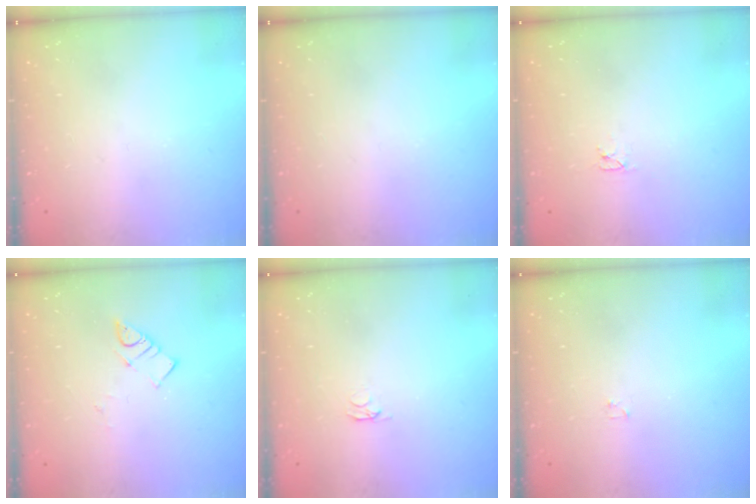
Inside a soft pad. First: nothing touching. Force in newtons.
{"total": 0.0}
{"total": 2.6, "press": 2.6, "slide": 0.3}
{"total": 3.9, "press": 3.9, "slide": 0.5}
{"total": 2.1, "press": 2.0, "slide": 0.3}
{"total": 1.2, "press": 1.2, "slide": 0.2}